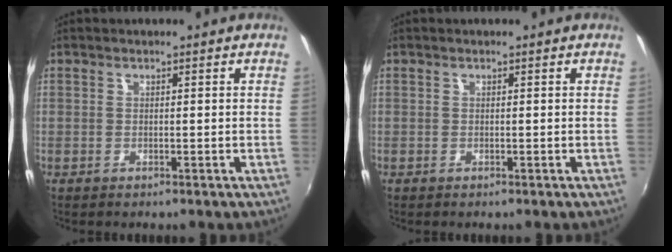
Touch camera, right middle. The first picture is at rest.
{"total": 0.0}